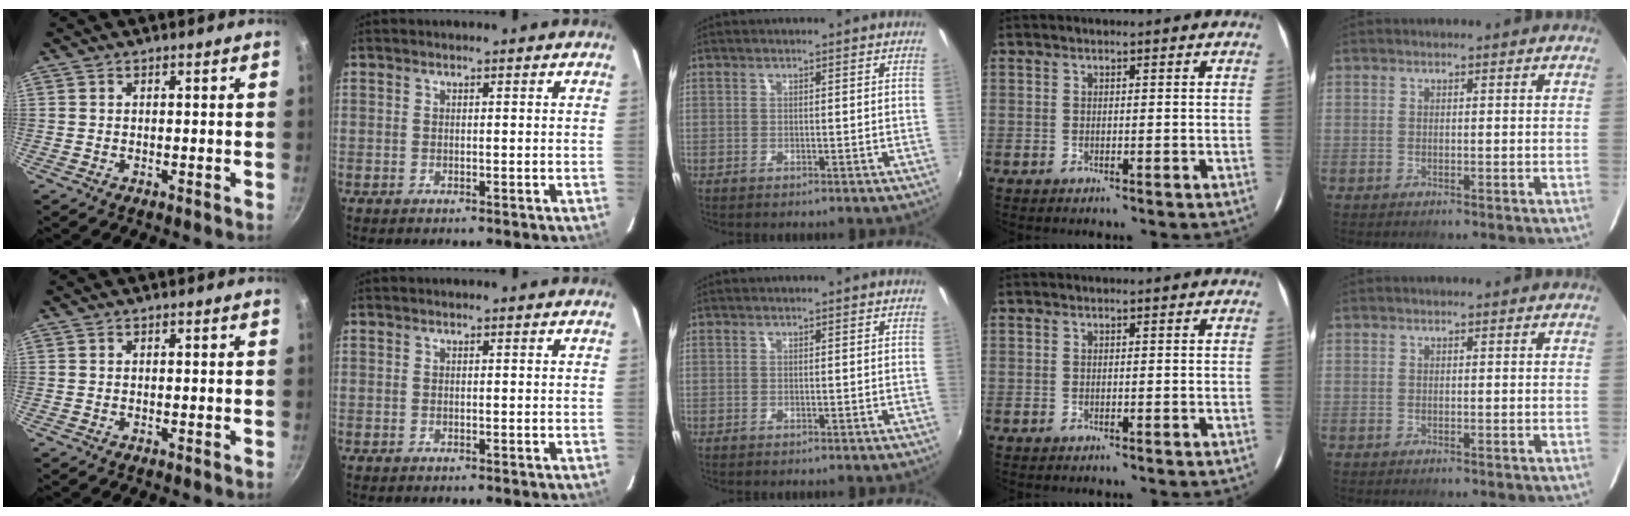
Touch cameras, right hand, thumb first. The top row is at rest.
{}